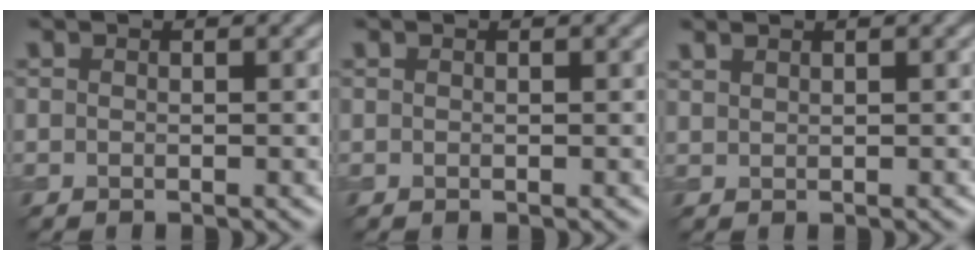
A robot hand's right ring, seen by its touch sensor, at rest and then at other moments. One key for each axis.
{"total": 0.0}
{"total": 0.9, "fx": 0.8, "fy": 0.2, "fz": 0.3, "tx": -0.006, "ty": 0.000, "tz": 0.019}